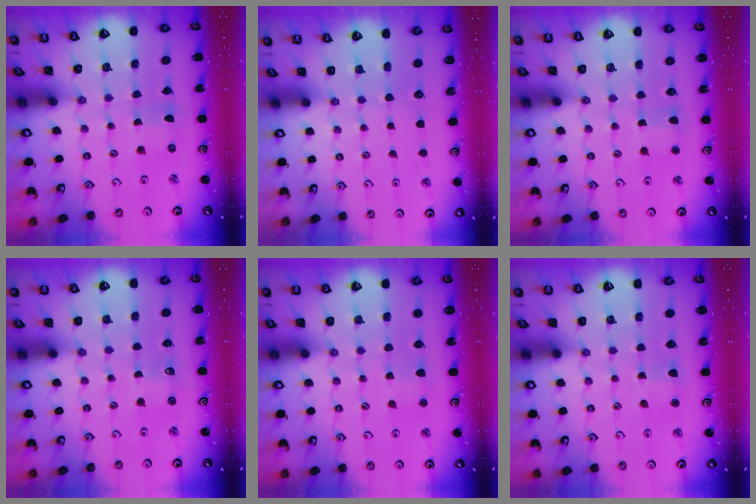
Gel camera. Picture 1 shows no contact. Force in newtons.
{"total": 0.0}
{"total": 2.7, "press": 2.6, "slide": 0.4}
{"total": 0.7, "press": 0.7, "slide": 0.0}
{"total": 2.4, "press": 2.3, "slide": 0.5}
{"total": 2.4, "press": 2.4, "slide": 0.3}